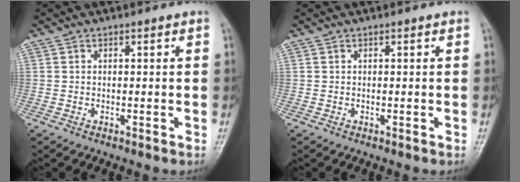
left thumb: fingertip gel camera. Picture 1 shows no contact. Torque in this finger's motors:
{"motor_torque": [0.00, 0.00, 0.03, -0.06, 0.00]}